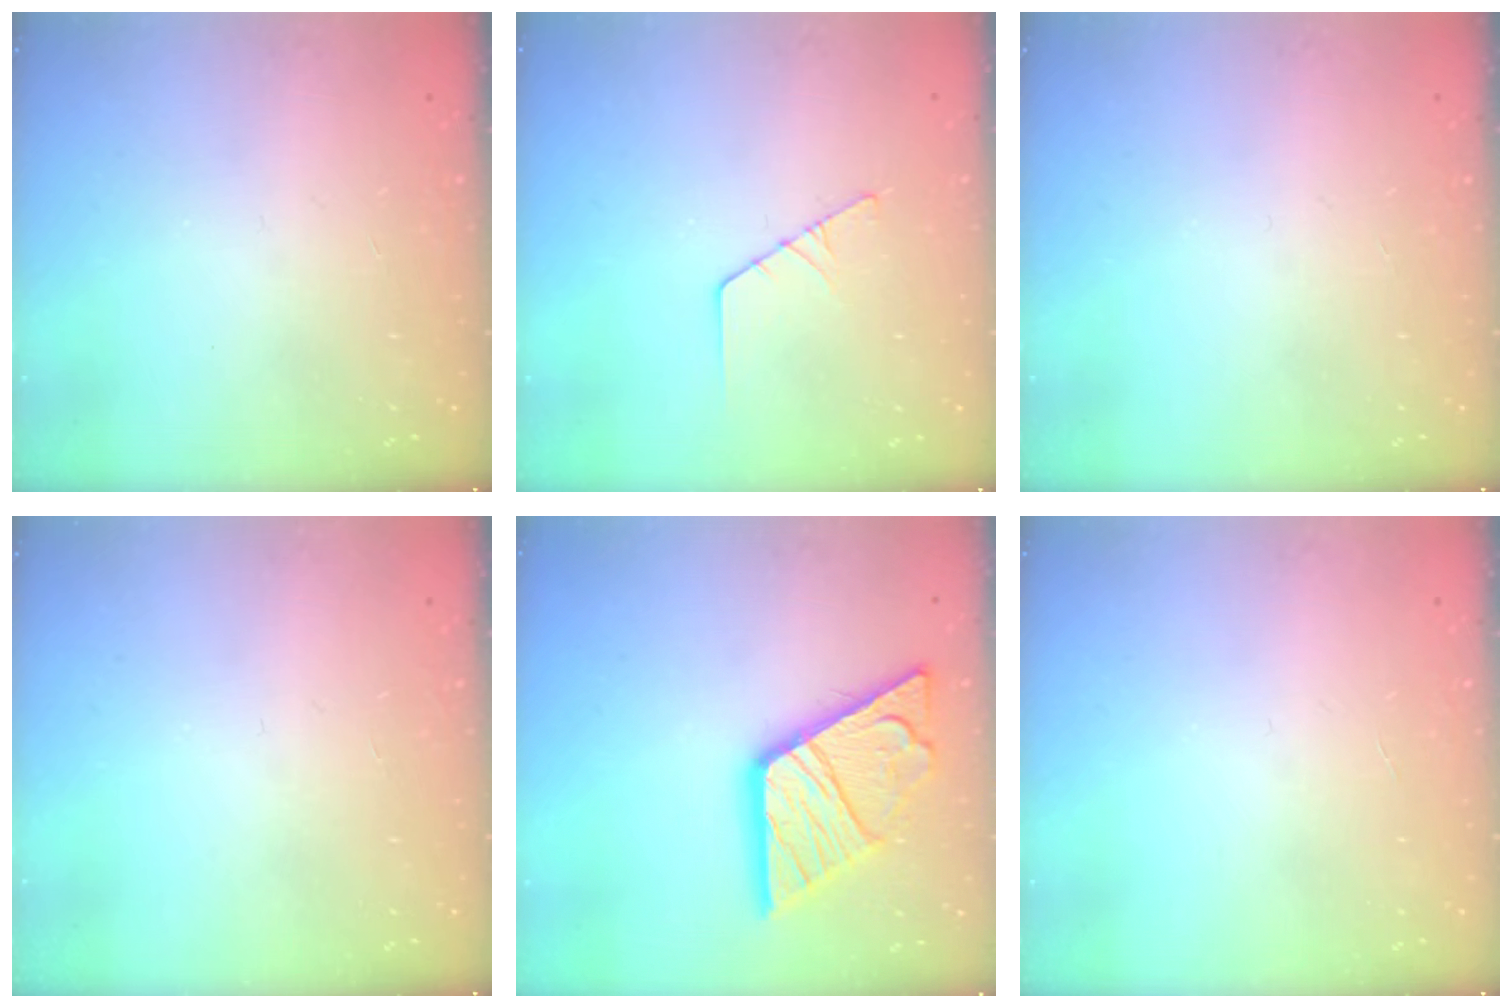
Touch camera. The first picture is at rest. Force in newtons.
{"total": 2.6, "press": 2.6, "slide": 0.3}
{"total": 0.0}
{"total": 0.0}
{"total": 20.8, "press": 20.7, "slide": 2.2}
{"total": 0.0}